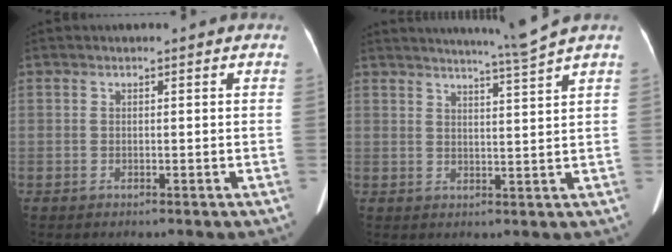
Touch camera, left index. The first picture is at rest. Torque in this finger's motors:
{"motor_torque": [-0.07, -0.52, -0.08, 0.00]}